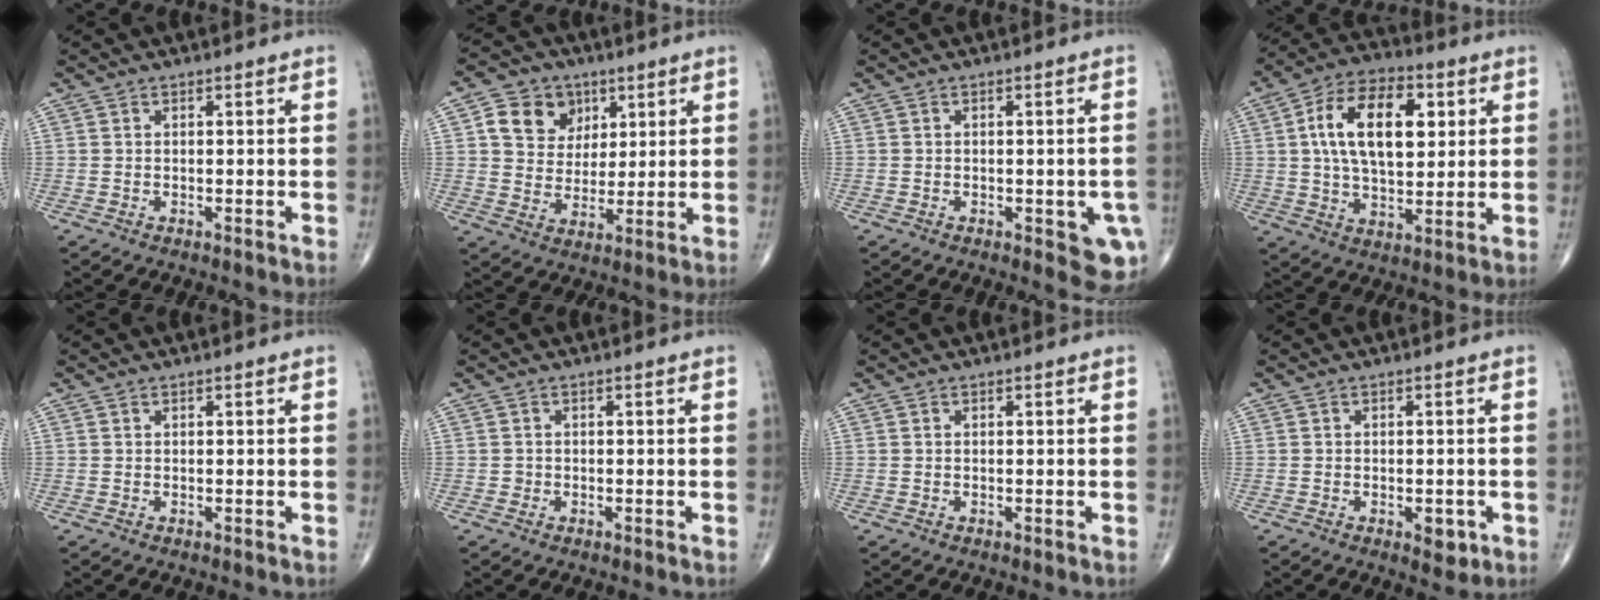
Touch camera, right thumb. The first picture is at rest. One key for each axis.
{"total": 8.0, "fx": 4.2, "fy": 5.0, "fz": 4.7, "tx": -0.067, "ty": -0.020, "tz": 0.084}
{"total": 7.0, "fx": -2.1, "fy": 2.8, "fz": 6.0, "tx": -0.047, "ty": -0.003, "tz": -0.021}
{"total": 17.3, "fx": 3.9, "fy": 9.5, "fz": 13.9, "tx": -0.221, "ty": 0.006, "tz": 0.065}
{"total": 0.0}
{"total": 0.6, "fx": -0.1, "fy": 0.6, "fz": 0.0, "tx": 0.002, "ty": 0.004, "tz": -0.003}
{"total": 0.0}
{"total": 3.2, "fx": -1.1, "fy": 1.7, "fz": 2.5, "tx": -0.020, "ty": 0.000, "tz": -0.009}